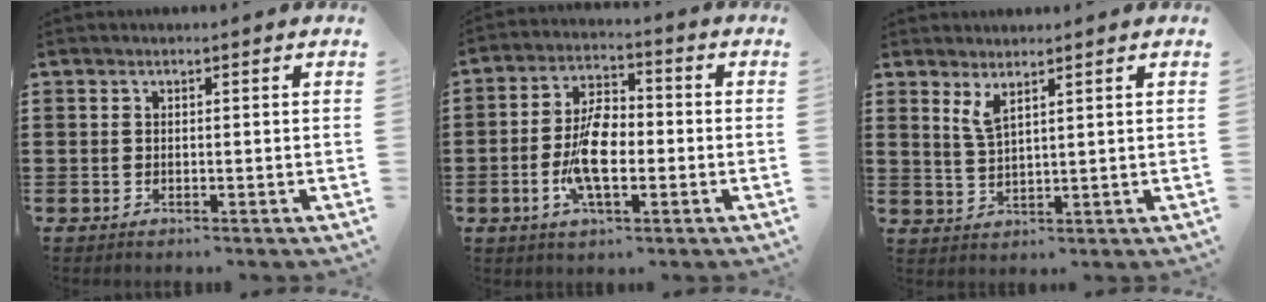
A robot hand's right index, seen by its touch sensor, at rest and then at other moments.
{"total": 8.9, "force": [-1.9, 4.1, 7.7], "torque": [-0.170, -0.002, -0.040]}
{"total": 2.9, "force": [2.1, 0.6, 1.9], "torque": [-0.043, 0.002, 0.038]}